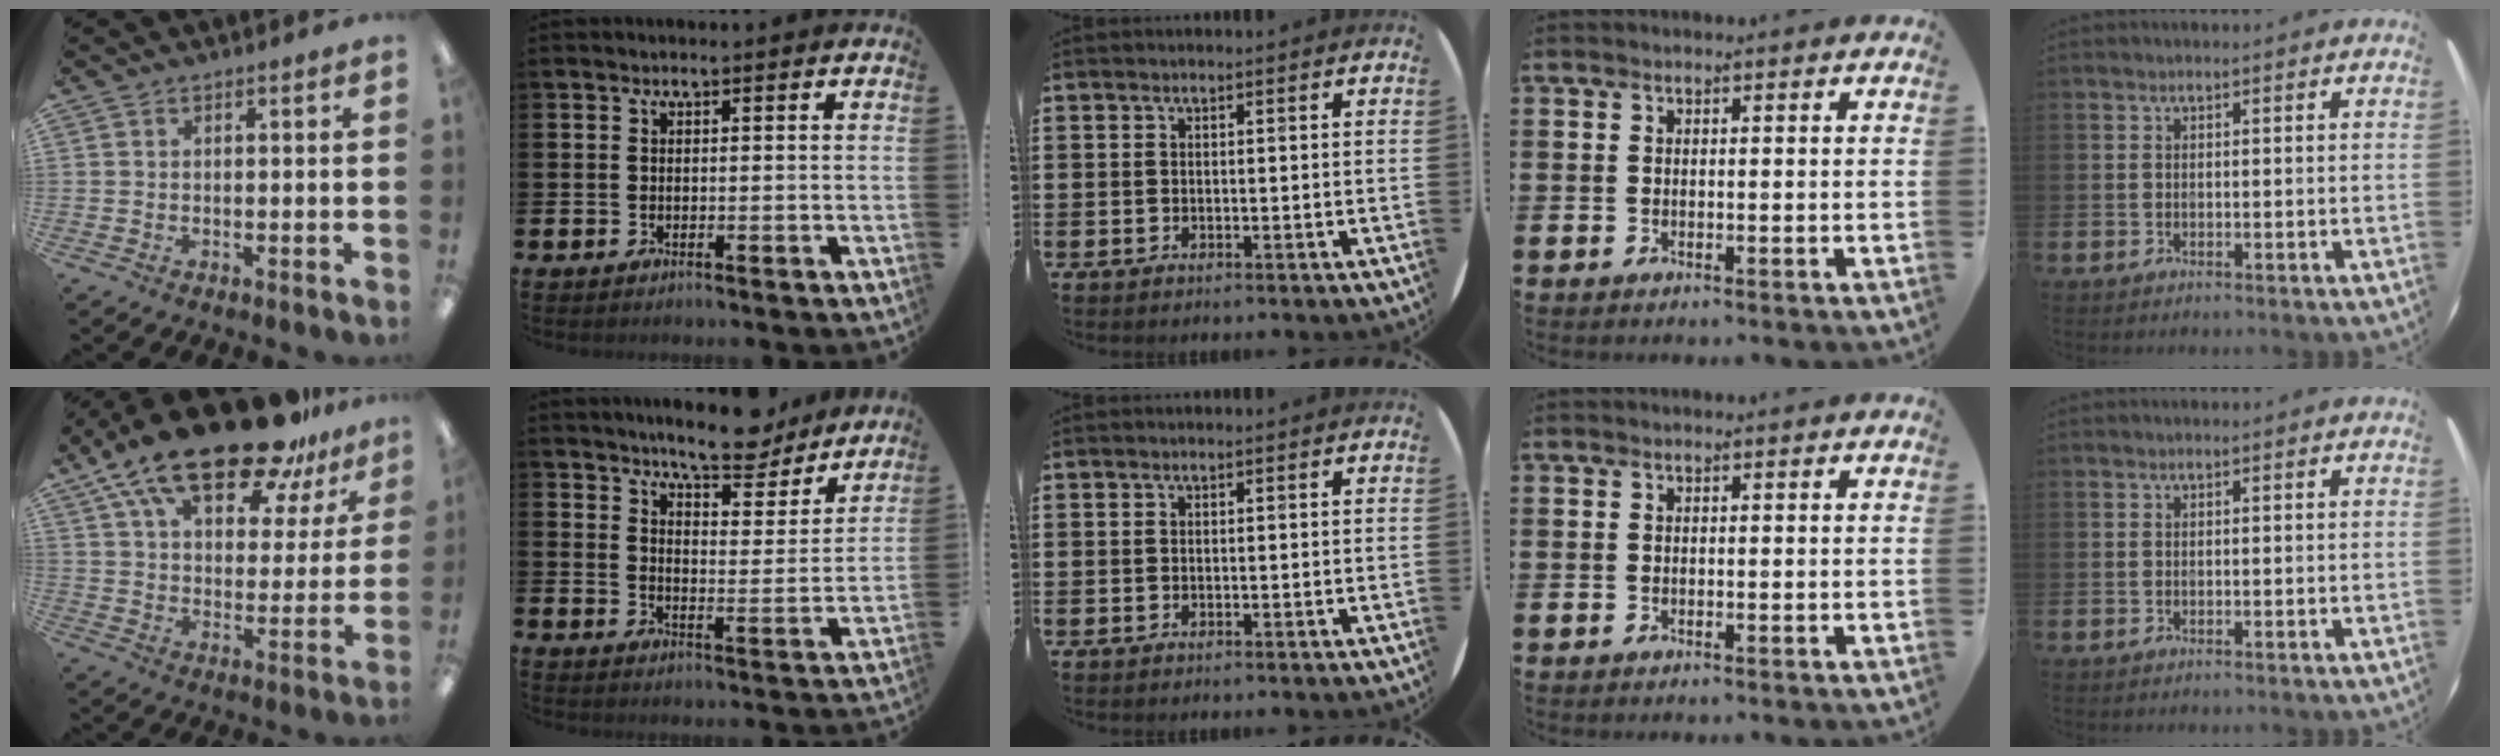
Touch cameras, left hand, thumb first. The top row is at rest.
{"thumb": {"total": 22.1, "force": [16.4, 7.9, 12.5], "torque": [-0.214, -0.102, 0.283]}, "index": {"total": 8.4, "force": [8.0, 1.5, 2.2], "torque": [-0.048, -0.047, 0.142]}}